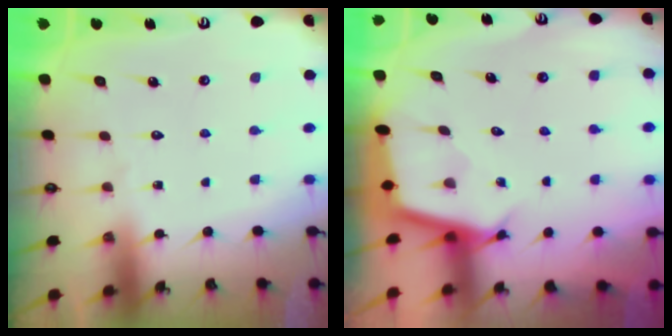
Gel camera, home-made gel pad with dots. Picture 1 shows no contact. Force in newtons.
{"total": 4.4, "press": 4.3, "slide": 0.3}